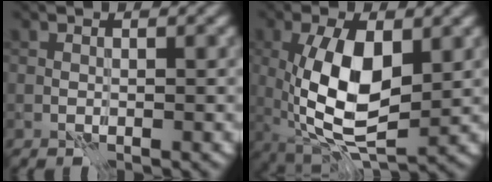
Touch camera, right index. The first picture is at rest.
{"total": 9.3, "force": [0.1, 4.4, 8.2], "torque": [-0.165, -0.007, 0.004]}